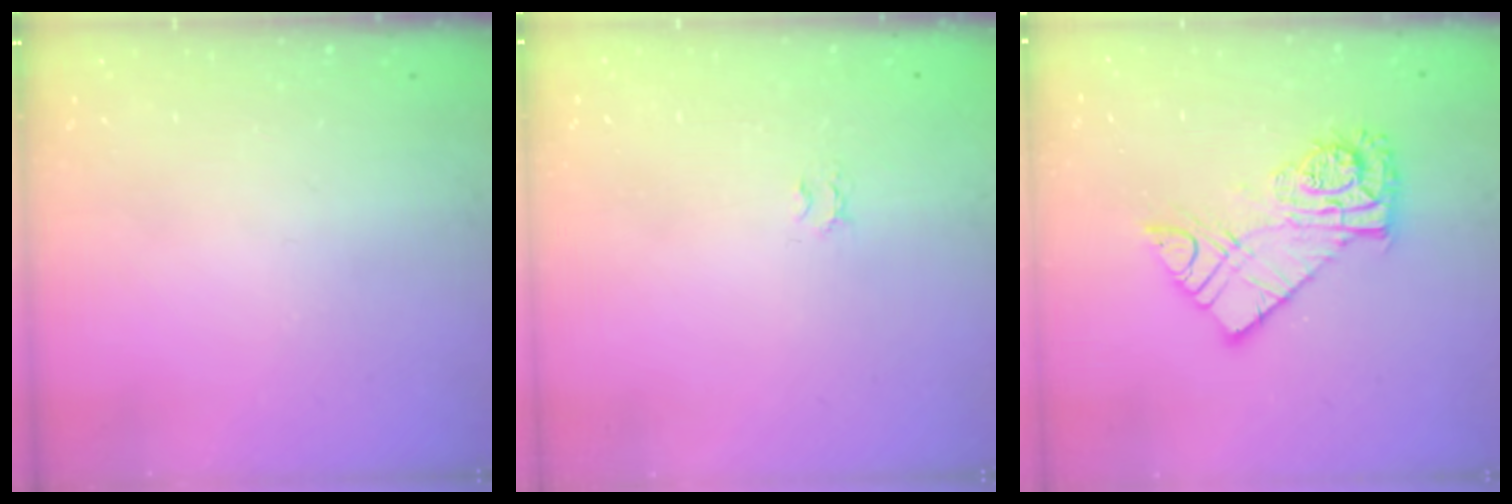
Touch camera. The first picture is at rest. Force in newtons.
{"total": 1.9, "press": 1.9, "slide": 0.2}
{"total": 11.4, "press": 11.3, "slide": 1.0}